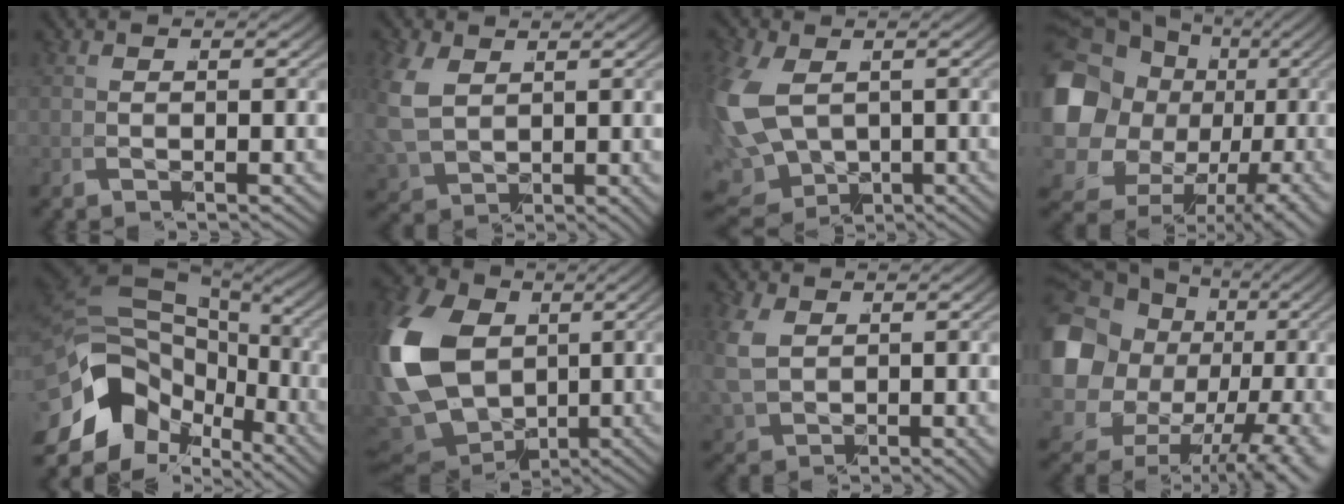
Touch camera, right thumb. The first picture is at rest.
{"total": 5.1, "force": [1.5, 3.7, 3.2], "torque": [-0.092, -0.023, 0.054]}
{"total": 11.1, "force": [-1.4, 9.1, 6.2], "torque": [-0.172, -0.056, 0.005]}
{"total": 14.5, "force": [1.1, 11.3, 9.1], "torque": [-0.210, -0.052, 0.045]}
{"total": 13.2, "force": [-1.5, 9.2, 9.4], "torque": [-0.203, -0.036, -0.002]}
{"total": 16.5, "force": [0.6, 12.6, 10.6], "torque": [-0.293, -0.059, 0.037]}
{"total": 3.8, "force": [1.6, 2.5, 2.3], "torque": [-0.063, -0.011, 0.050]}
{"total": 12.7, "force": [0.0, 9.7, 8.2], "torque": [-0.190, -0.054, 0.033]}